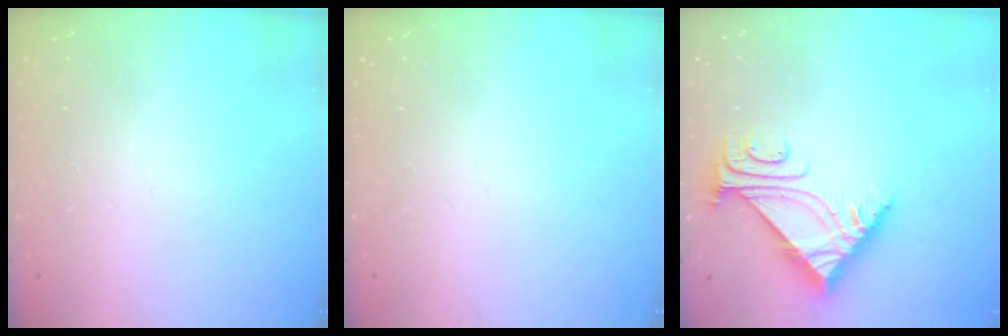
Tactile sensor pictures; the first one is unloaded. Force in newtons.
{"total": 0.0}
{"total": 7.5, "press": 7.4, "slide": 0.8}